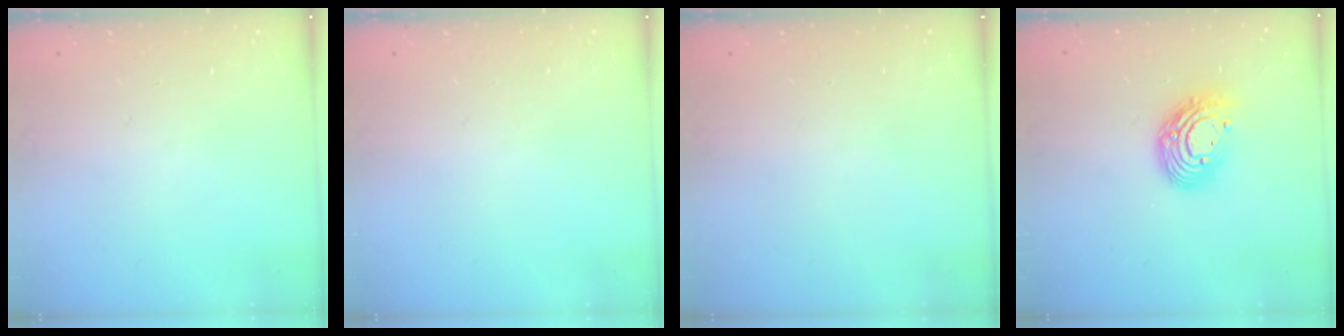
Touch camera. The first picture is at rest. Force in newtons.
{"total": 0.0}
{"total": 0.0}
{"total": 12.7, "press": 12.7, "slide": 1.2}